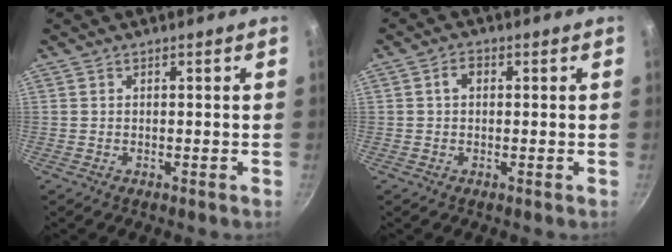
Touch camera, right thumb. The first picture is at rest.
{"total": 2.4, "force": [0.3, 1.7, 1.6], "torque": [-0.022, 0.007, 0.002]}